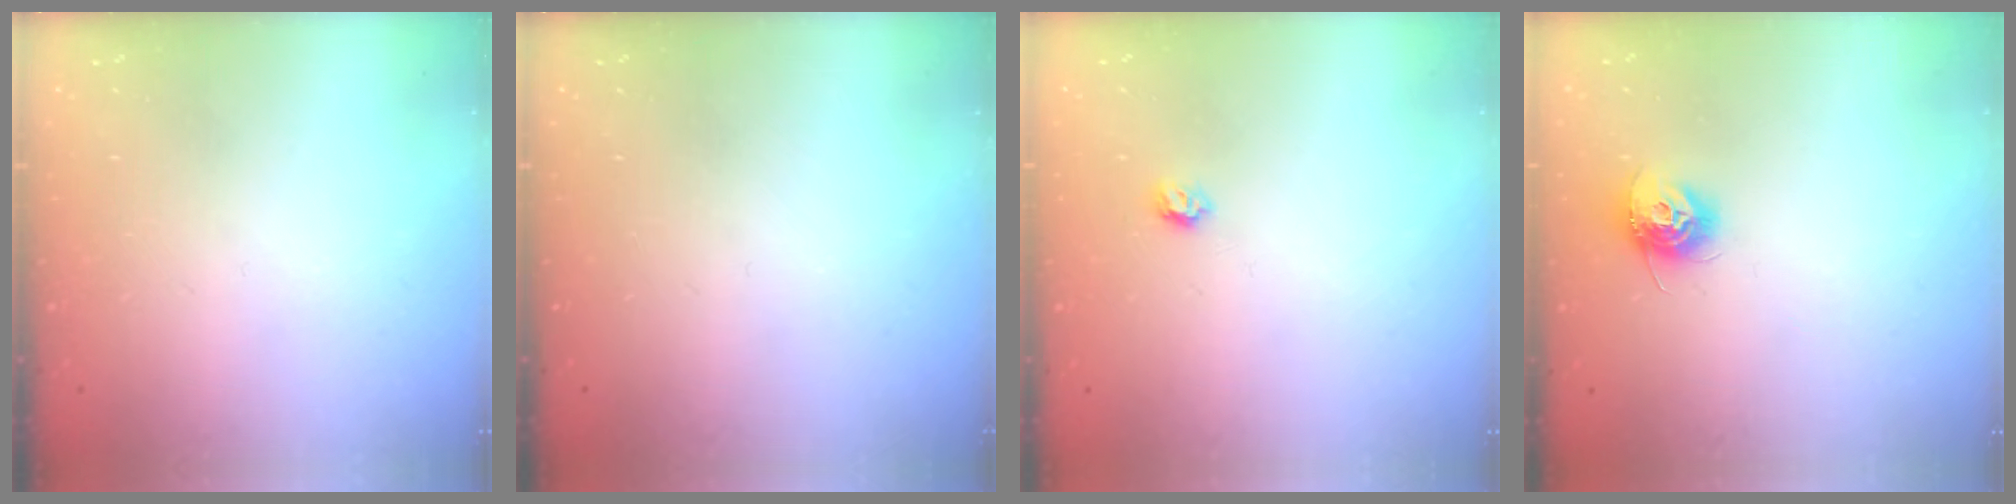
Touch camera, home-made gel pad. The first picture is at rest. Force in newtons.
{"total": 0.0}
{"total": 4.0, "press": 3.9, "slide": 0.6}
{"total": 9.5, "press": 9.5, "slide": 0.4}